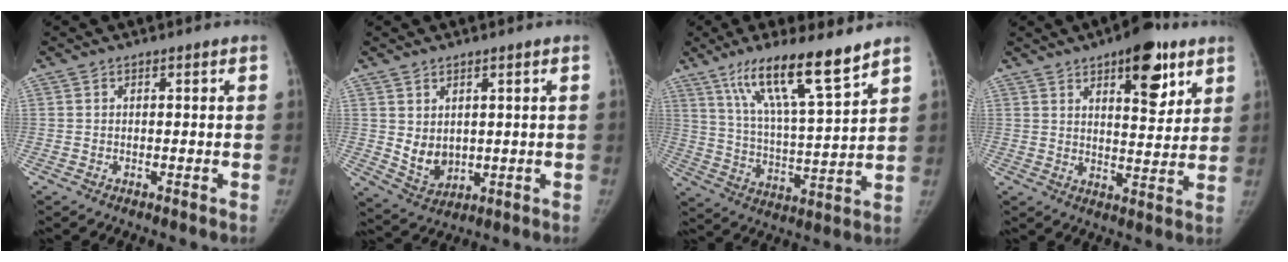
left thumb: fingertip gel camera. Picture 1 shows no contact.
{"total": 5.8, "force": [1.2, 4.2, 3.8], "torque": [-0.048, -0.021, 0.040]}
{"total": 16.1, "force": [11.0, 2.1, 11.5], "torque": [-0.192, -0.058, 0.199]}
{"total": 12.8, "force": [7.1, 5.3, 9.2], "torque": [-0.091, -0.033, 0.099]}